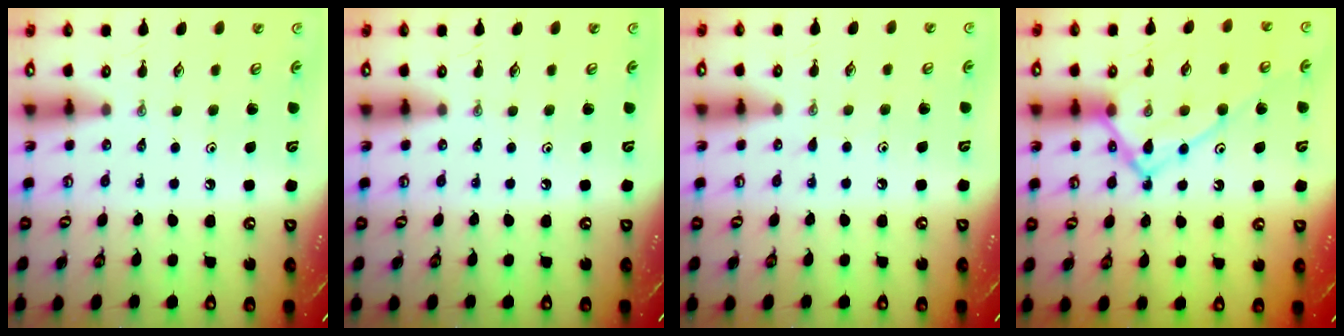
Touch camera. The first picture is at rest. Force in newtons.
{"total": 0.0}
{"total": 3.7, "press": 3.7, "slide": 0.5}
{"total": 16.5, "press": 16.5, "slide": 1.5}